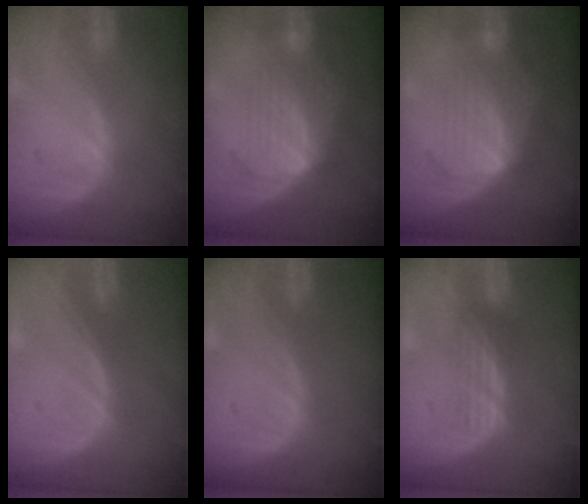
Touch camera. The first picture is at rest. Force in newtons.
{"total": 7.2, "press": 6.5, "slide": 3.0}
{"total": 7.2, "press": 6.5, "slide": 3.0}
{"total": 0.0}
{"total": 0.0}
{"total": 3.1, "press": 2.6, "slide": 1.6}